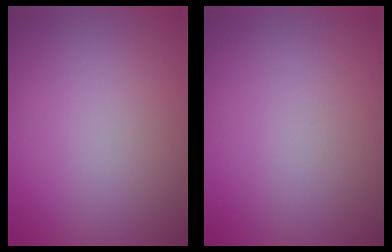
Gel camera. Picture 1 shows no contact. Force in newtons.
{"total": 0.0}